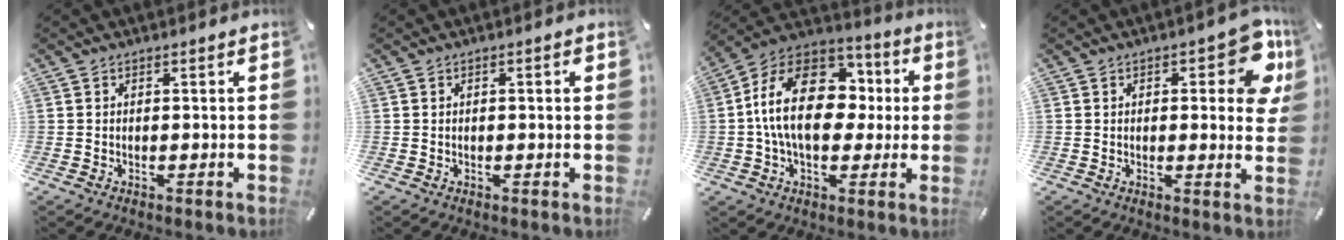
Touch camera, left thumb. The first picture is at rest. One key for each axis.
{"total": 1.1, "fx": 0.1, "fy": 0.4, "fz": 1.1, "tx": -0.020, "ty": 0.003, "tz": 0.000}
{"total": 21.0, "fx": 1.5, "fy": 14.5, "fz": 15.1, "tx": -0.271, "ty": 0.013, "tz": 0.028}
{"total": 11.7, "fx": 3.8, "fy": 4.9, "fz": 9.9, "tx": -0.111, "ty": -0.019, "tz": 0.062}